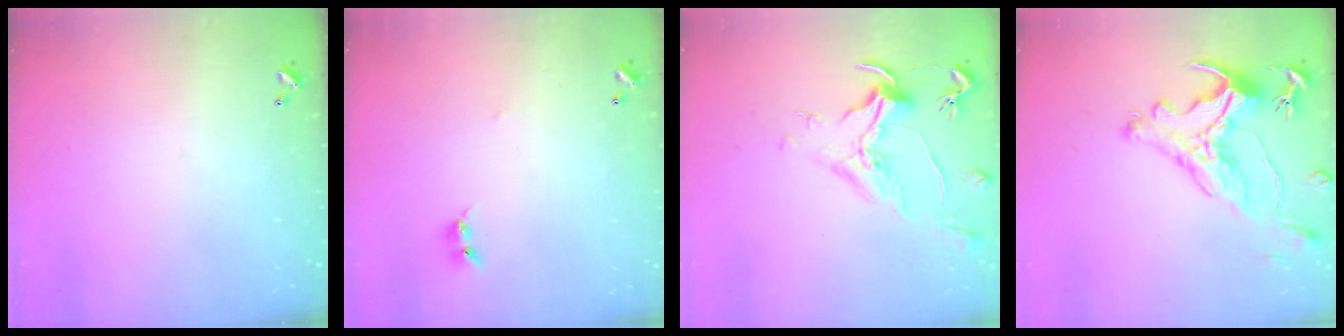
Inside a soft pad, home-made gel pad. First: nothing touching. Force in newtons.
{"total": 2.7, "press": 2.7, "slide": 0.3}
{"total": 1.6, "press": 1.4, "slide": 0.7}
{"total": 1.9, "press": 1.4, "slide": 1.2}